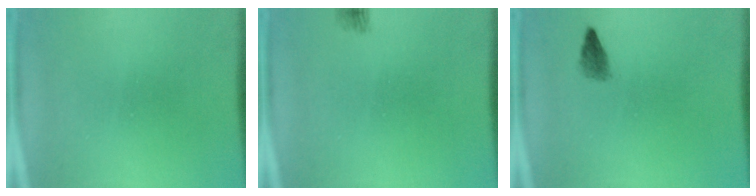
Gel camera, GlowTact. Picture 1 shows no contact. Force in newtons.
{"total": 1.6}
{"total": 1.5}